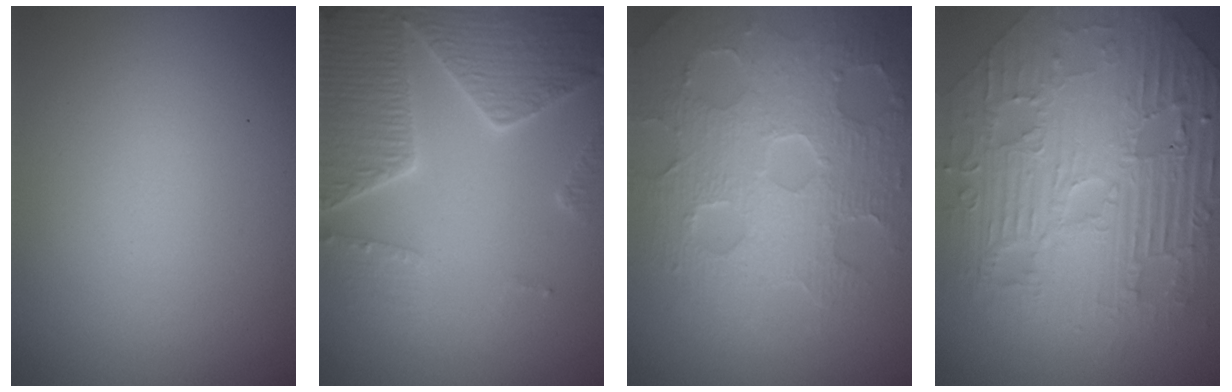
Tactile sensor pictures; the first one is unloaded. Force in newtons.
{"total": 6.7, "press": 5.4, "slide": 4.0}
{"total": 8.6, "press": 5.8, "slide": 6.4}
{"total": 11.8, "press": 7.7, "slide": 9.0}